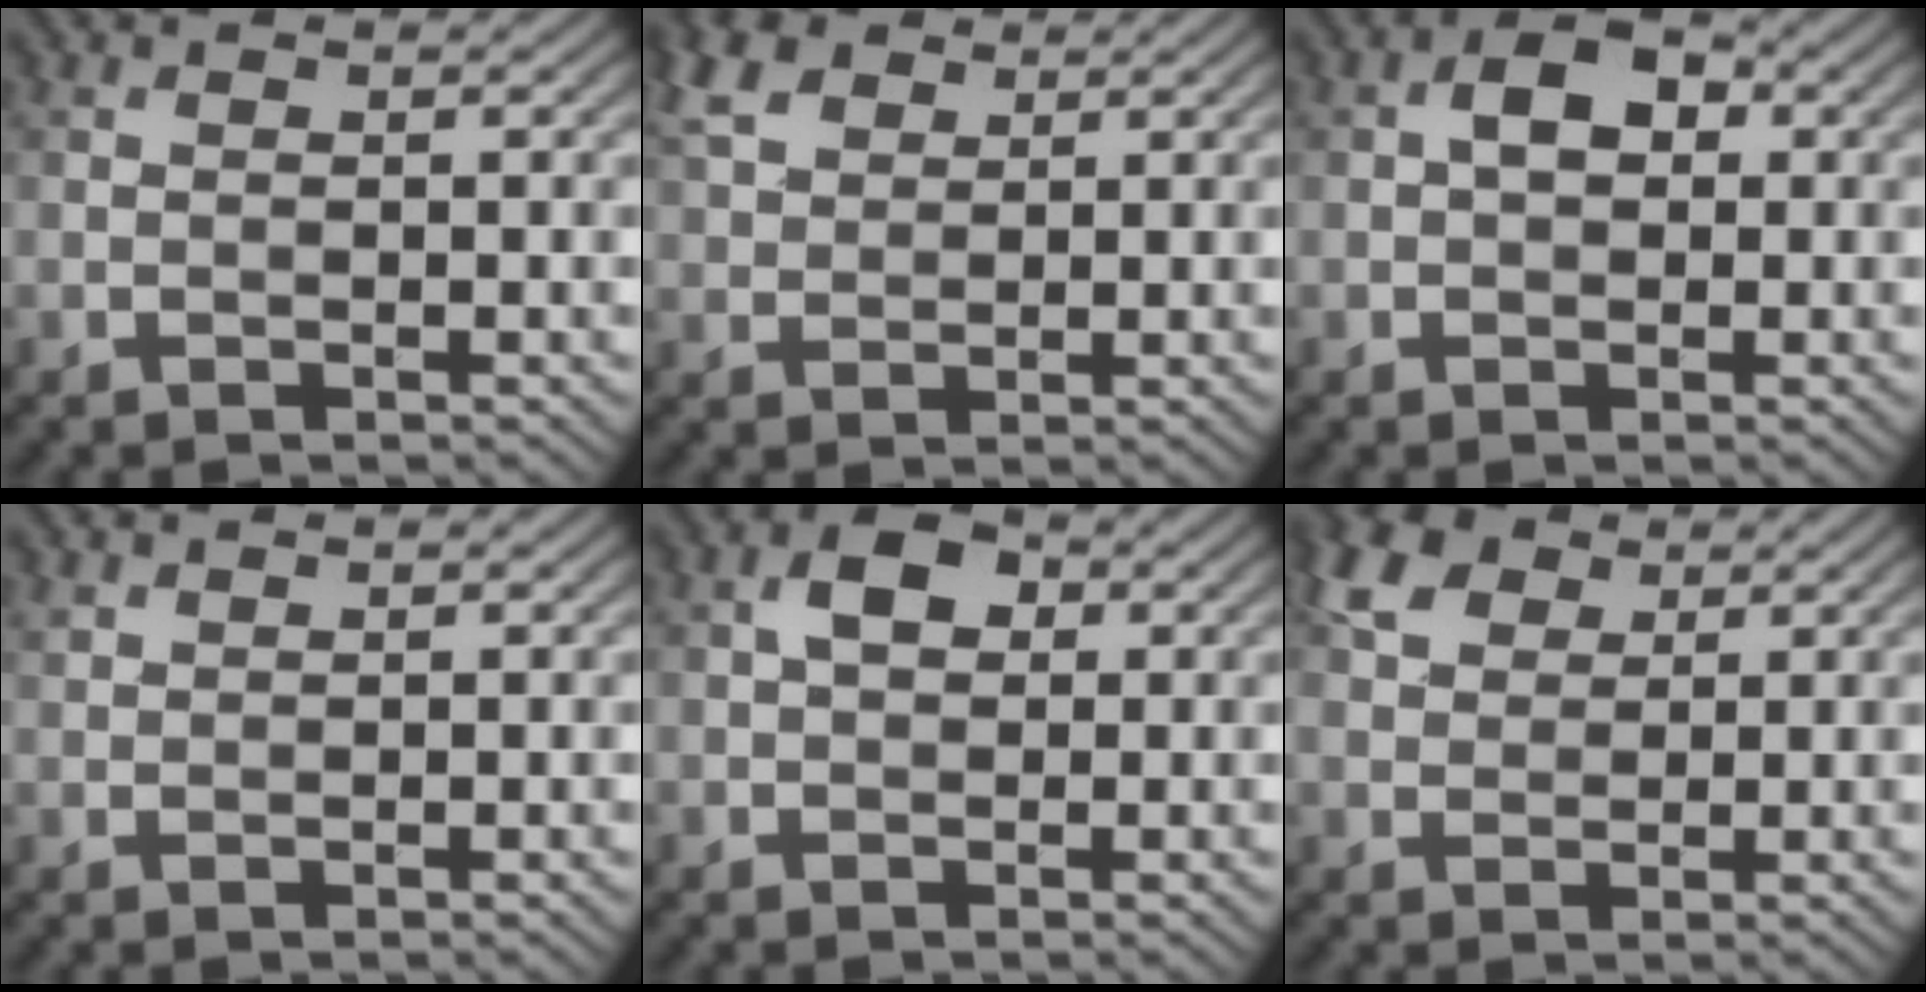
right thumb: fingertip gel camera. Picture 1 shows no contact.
{"total": 5.1, "force": [2.8, 3.2, 2.9], "torque": [-0.078, 0.015, 0.054]}
{"total": 3.8, "force": [0.5, 2.5, 2.7], "torque": [-0.048, 0.006, 0.001]}
{"total": 0.9, "force": [0.8, 0.3, 0.2], "torque": [-0.009, 0.000, 0.019]}
{"total": 3.5, "force": [0.7, 2.4, 2.4], "torque": [-0.048, 0.008, 0.007]}
{"total": 5.4, "force": [2.6, 3.8, 2.9], "torque": [-0.073, 0.013, 0.051]}